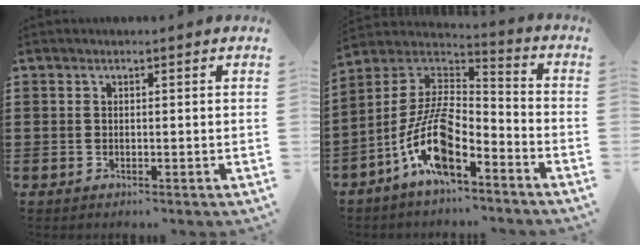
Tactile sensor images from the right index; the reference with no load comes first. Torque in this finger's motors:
{"motor_torque": [2.14, 0.00, 1.05, 0.21]}